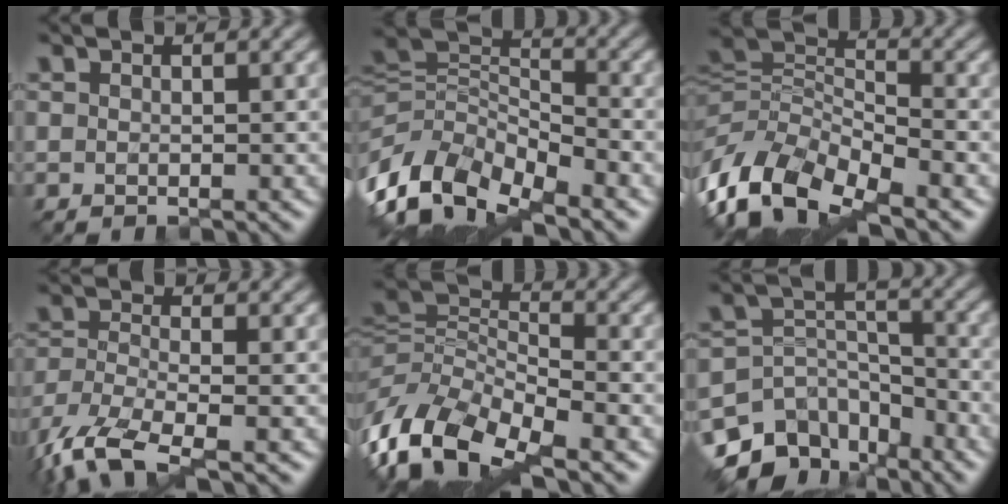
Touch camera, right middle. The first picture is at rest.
{"total": 9.7, "force": [-5.3, 5.0, 6.4], "torque": [-0.122, -0.013, -0.103]}
{"total": 9.6, "force": [-5.7, 4.3, 6.4], "torque": [-0.121, -0.007, -0.121]}
{"total": 8.1, "force": [-5.2, 2.7, 5.6], "torque": [-0.129, -0.025, -0.110]}
{"total": 10.6, "force": [-5.9, 4.6, 7.4], "torque": [-0.147, -0.007, -0.126]}
{"total": 9.3, "force": [-6.8, 5.3, 3.5], "torque": [-0.059, 0.005, -0.118]}